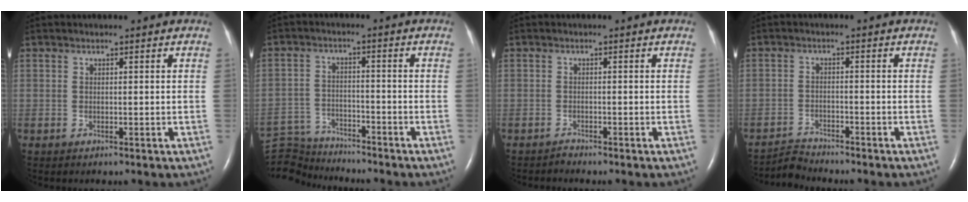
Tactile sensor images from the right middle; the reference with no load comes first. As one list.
[{"total": 9.2, "force": [-9.1, 0.8, -0.1], "torque": [-0.005, 0.012, -0.165]}, {"total": 0.7, "force": [-0.7, -0.2, -0.3], "torque": [0.006, -0.006, -0.011]}, {"total": 2.9, "force": [-2.7, -0.4, -0.9], "torque": [0.019, -0.017, -0.050]}]